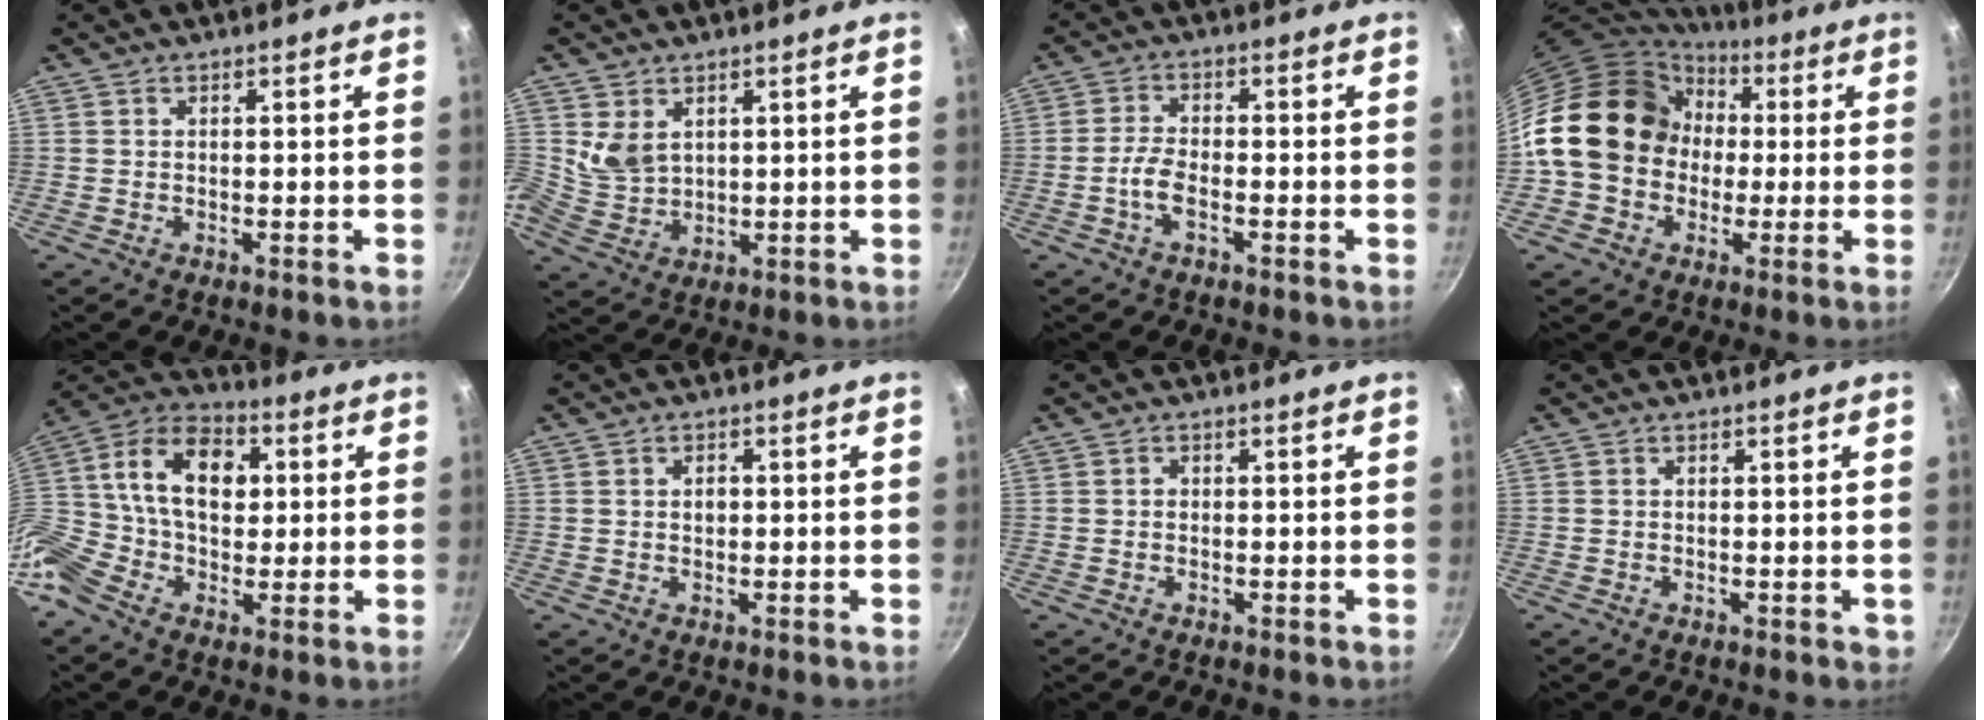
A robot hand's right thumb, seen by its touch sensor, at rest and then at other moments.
{"total": 5.1, "force": [2.1, 3.7, 2.7], "torque": [-0.040, -0.022, 0.048]}
{"total": 4.3, "force": [-1.9, 1.8, 3.4], "torque": [-0.074, 0.018, -0.044]}
{"total": 18.8, "force": [0.6, 15.8, 10.1], "torque": [-0.157, 0.051, 0.005]}
{"total": 19.3, "force": [1.1, 13.7, 13.6], "torque": [-0.251, 0.043, -0.003]}
{"total": 1.9, "force": [0.2, 1.4, 1.2], "torque": [-0.013, 0.002, 0.002]}
{"total": 0.6, "force": [-0.1, 0.6, 0.2], "torque": [-0.001, 0.004, -0.002]}
{"total": 1.0, "force": [-0.2, 0.7, 0.6], "torque": [-0.004, 0.001, -0.002]}